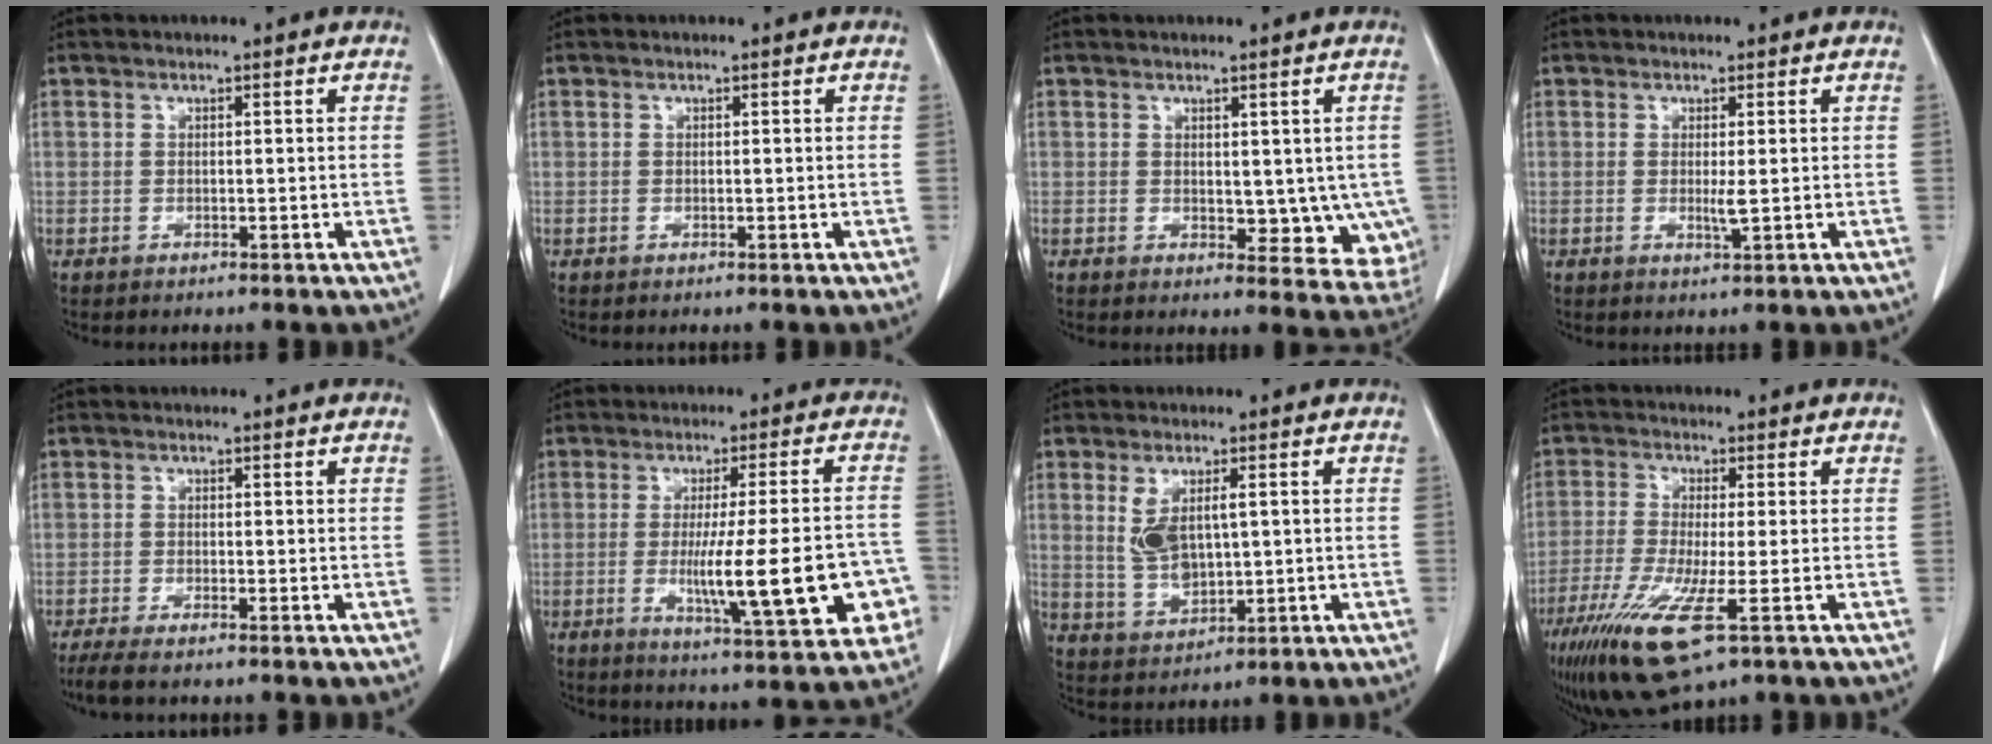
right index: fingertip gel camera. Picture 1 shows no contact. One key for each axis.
{"total": 0.0}
{"total": 7.8, "fx": -0.2, "fy": 4.7, "fz": 6.2, "tx": -0.050, "ty": -0.009, "tz": 0.009}
{"total": 1.7, "fx": 0.1, "fy": 0.0, "fz": 1.7, "tx": -0.033, "ty": -0.004, "tz": 0.005}
{"total": 3.6, "fx": -2.8, "fy": 0.1, "fz": 2.3, "tx": -0.038, "ty": -0.007, "tz": -0.051}
{"total": 16.4, "fx": -4.0, "fy": 2.0, "fz": 15.8, "tx": -0.192, "ty": 0.004, "tz": -0.042}
{"total": 7.3, "fx": 1.1, "fy": 4.1, "fz": 5.9, "tx": -0.121, "ty": 0.012, "tz": 0.035}
{"total": 11.5, "fx": -5.4, "fy": 1.5, "fz": 10.0, "tx": -0.199, "ty": -0.036, "tz": -0.096}